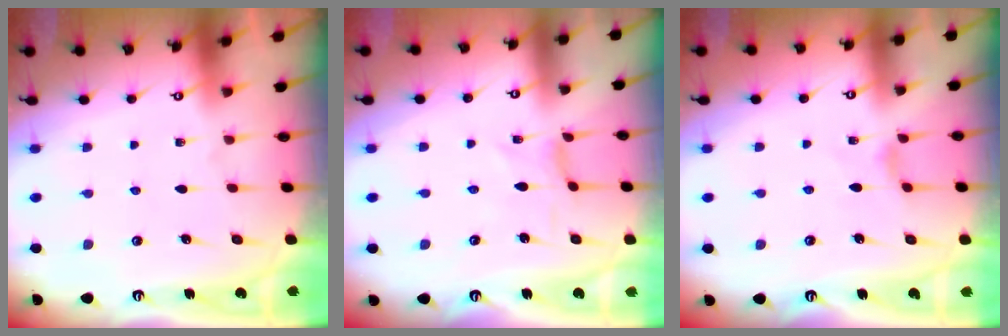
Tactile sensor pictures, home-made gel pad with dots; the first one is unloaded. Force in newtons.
{"total": 0.0}
{"total": 1.8, "press": 1.7, "slide": 0.5}